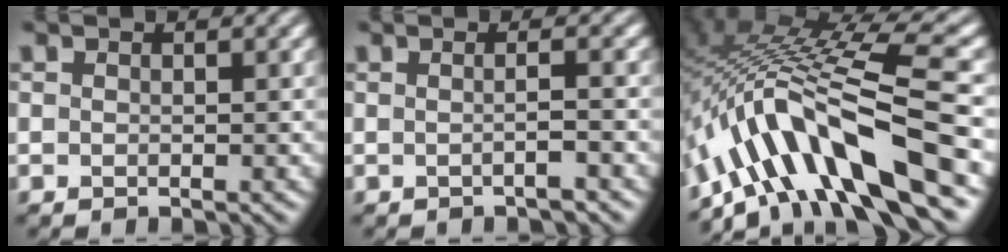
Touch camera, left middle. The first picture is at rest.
{"total": 1.9, "force": [-0.3, 0.5, 1.8], "torque": [-0.021, 0.000, -0.012]}
{"total": 12.1, "force": [-5.7, 3.3, 10.2], "torque": [-0.173, 0.018, -0.092]}